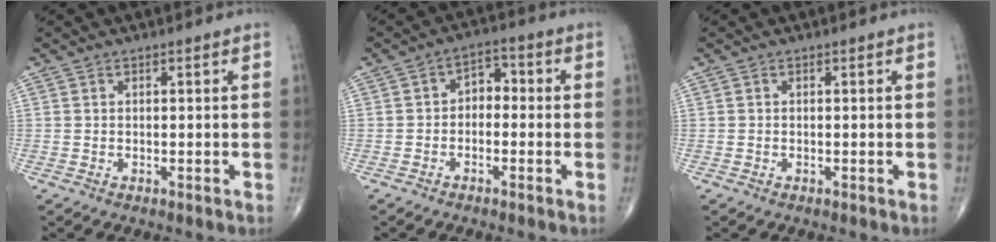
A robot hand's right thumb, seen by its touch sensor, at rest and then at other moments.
{"total": 4.4, "force": [-0.7, 3.1, 3.0], "torque": [-0.026, 0.025, -0.026]}
{"total": 0.0}